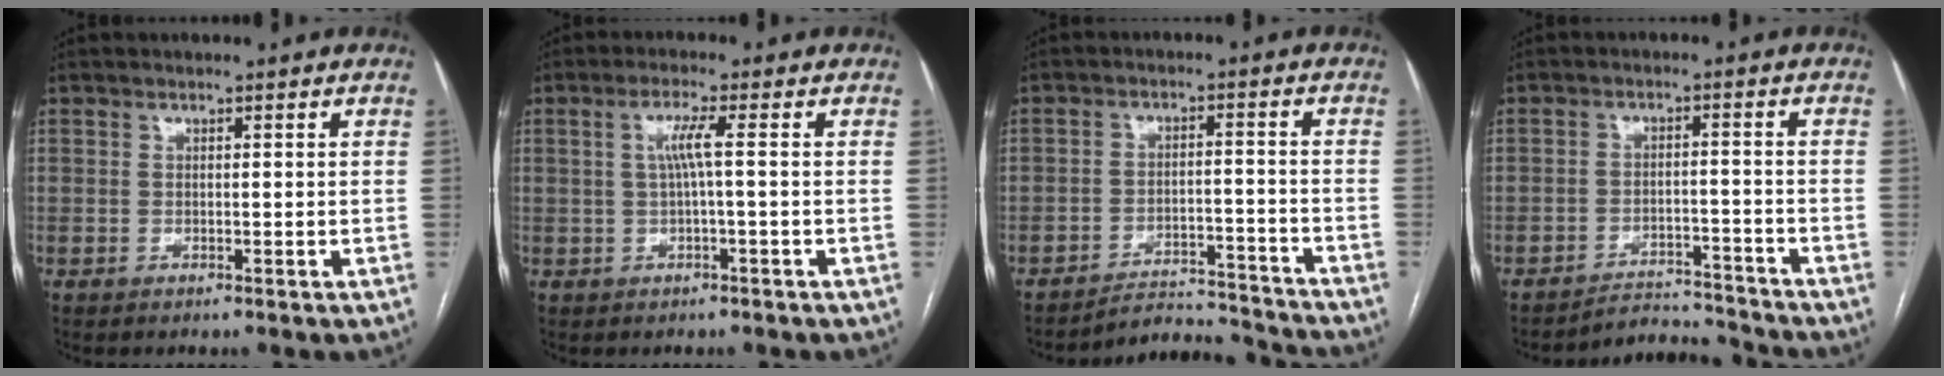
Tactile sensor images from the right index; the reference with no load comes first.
{"total": 3.2, "force": [0.2, -0.5, 3.1], "torque": [-0.063, 0.008, 0.006]}
{"total": 9.6, "force": [-9.6, -0.1, -0.4], "torque": [0.009, 0.019, -0.143]}
{"total": 6.5, "force": [-6.4, -0.4, -1.2], "torque": [0.019, 0.011, -0.103]}